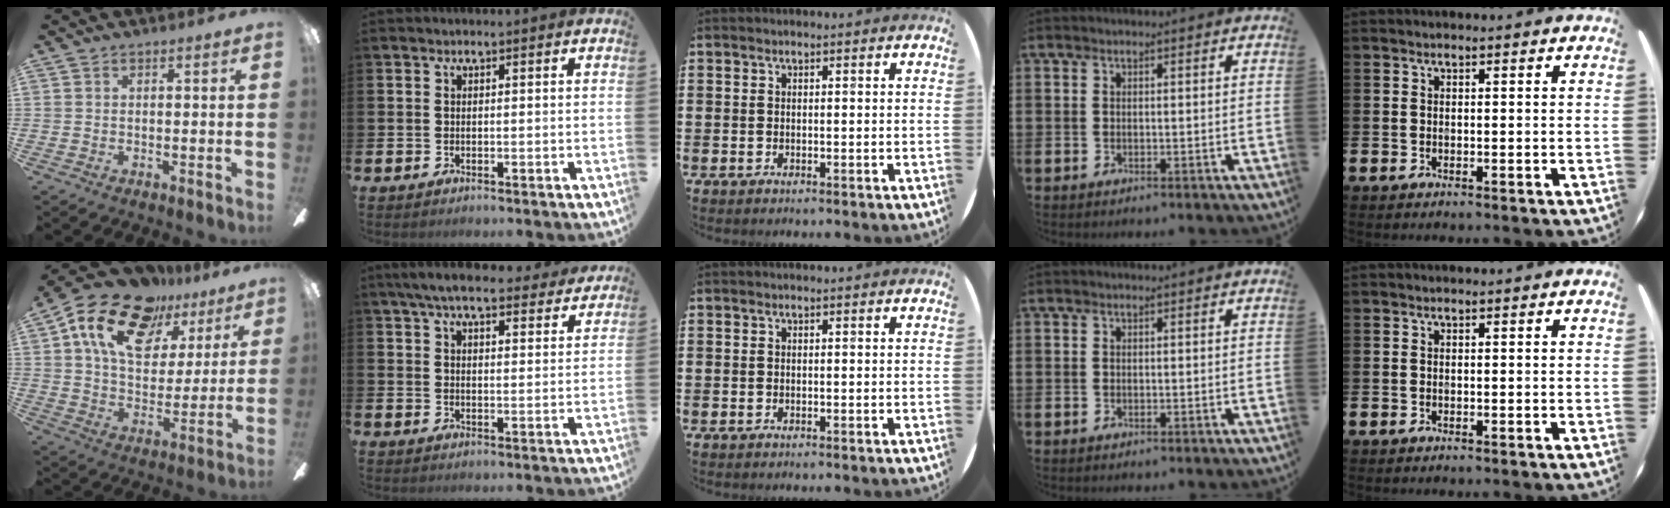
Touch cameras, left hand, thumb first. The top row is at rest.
{"thumb": {"total": 20.2, "force": [12.3, 11.5, 11.2], "torque": [-0.204, -0.054, 0.220]}, "index": {"total": 7.3, "force": [6.7, 1.4, 2.4], "torque": [-0.059, -0.031, 0.119]}}